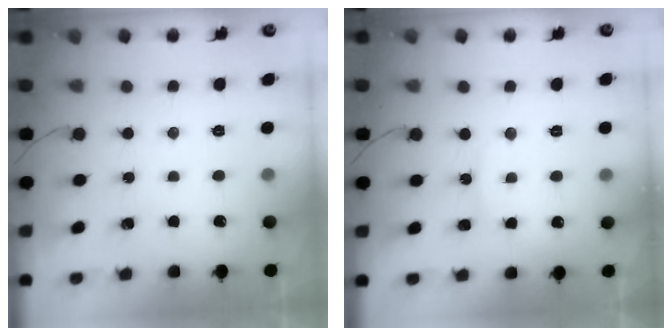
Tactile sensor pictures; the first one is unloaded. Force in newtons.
{"total": 6.0, "press": 6.0, "slide": 0.7}